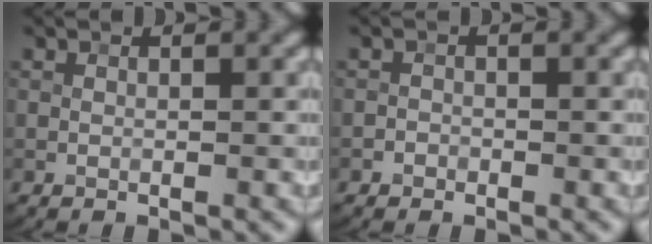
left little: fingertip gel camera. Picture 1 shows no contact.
{"total": 0.9, "force": [-0.5, 0.7, -0.1], "torque": [0.012, 0.002, -0.010]}